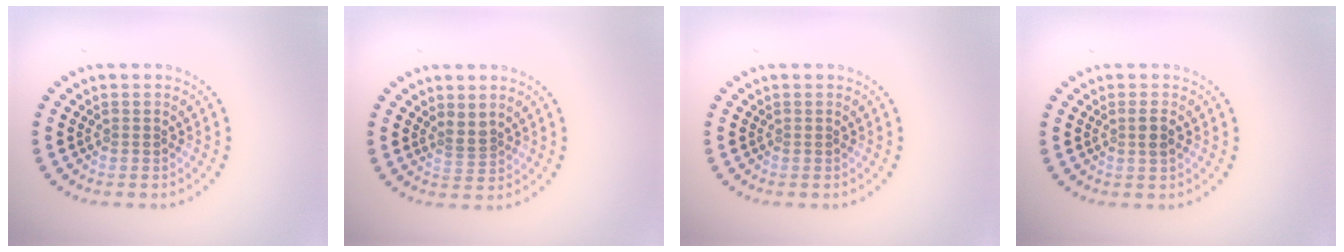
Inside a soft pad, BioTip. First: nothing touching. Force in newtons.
{"total": 1.5, "press": 0.9, "slide": 1.1}
{"total": 0.0}
{"total": 1.3, "press": 1.2, "slide": 0.5}